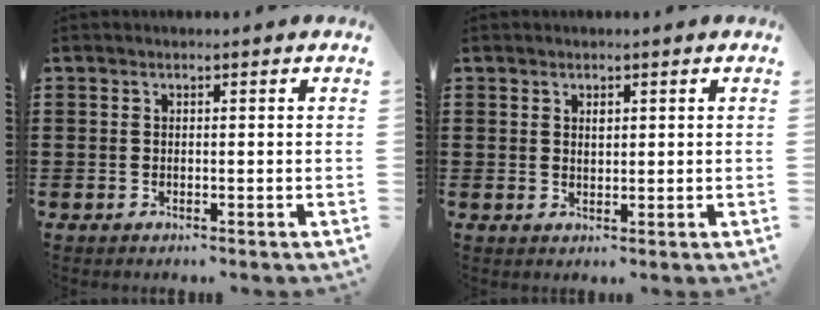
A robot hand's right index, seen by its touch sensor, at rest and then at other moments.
{"total": 1.0, "force": [0.4, 0.6, 0.6], "torque": [-0.015, 0.002, 0.008]}